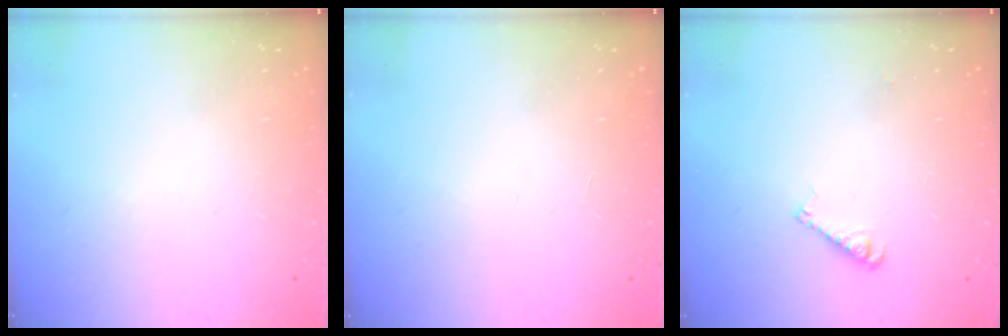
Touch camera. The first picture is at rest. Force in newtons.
{"total": 0.0}
{"total": 3.8, "press": 3.8, "slide": 0.4}